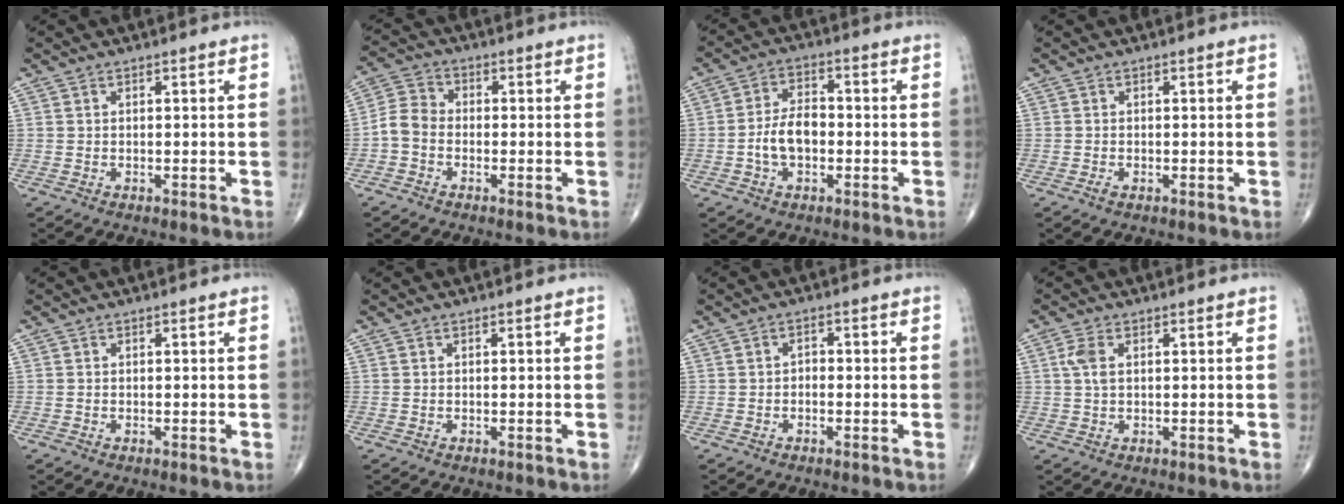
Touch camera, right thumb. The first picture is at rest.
{"total": 5.0, "force": [-1.5, 3.8, 2.9], "torque": [-0.048, 0.017, -0.045]}
{"total": 7.2, "force": [-1.5, 4.4, 5.5], "torque": [-0.096, 0.022, -0.034]}
{"total": 0.8, "force": [-0.4, 0.4, 0.5], "torque": [-0.015, -0.002, -0.009]}
{"total": 0.0}
{"total": 0.0}
{"total": 1.5, "force": [-0.4, 1.1, 1.0], "torque": [-0.006, 0.008, -0.012]}
{"total": 3.1, "force": [0.7, 1.6, 2.5], "torque": [-0.067, 0.008, 0.014]}